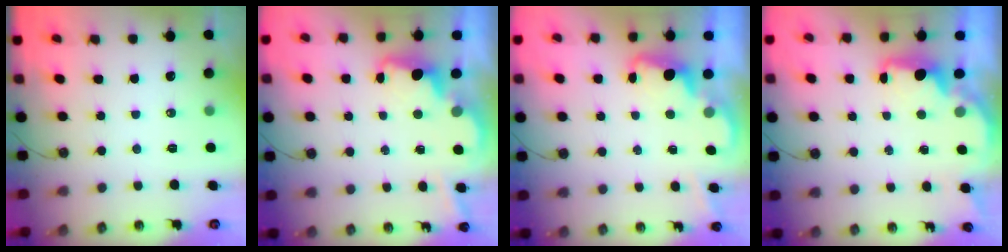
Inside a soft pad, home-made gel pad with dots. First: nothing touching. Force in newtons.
{"total": 3.6, "press": 3.5, "slide": 0.8}
{"total": 2.1, "press": 2.0, "slide": 0.6}
{"total": 2.1, "press": 2.0, "slide": 0.6}